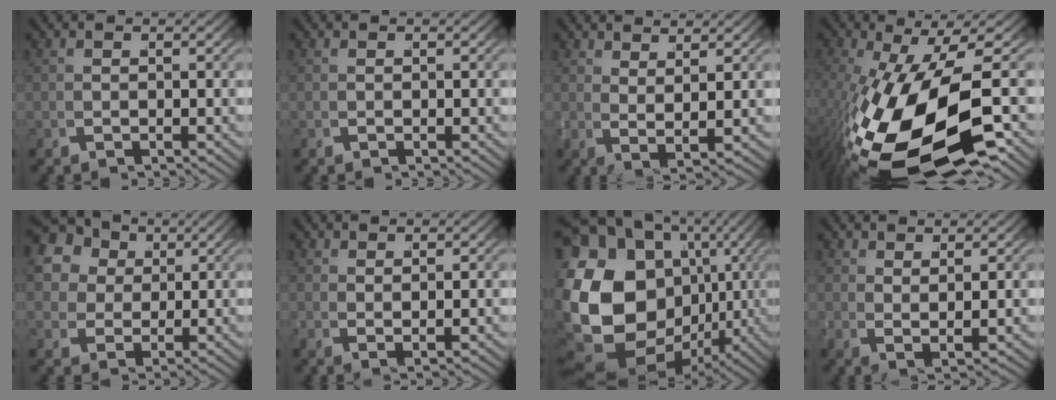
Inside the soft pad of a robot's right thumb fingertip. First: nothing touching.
{"total": 0.0}
{"total": 3.3, "force": [2.6, 0.3, 2.0], "torque": [-0.032, 0.000, 0.051]}
{"total": 15.9, "force": [-3.5, 7.4, 13.6], "torque": [-0.283, -0.056, -0.017]}
{"total": 10.1, "force": [4.1, 8.0, 4.6], "torque": [-0.096, 0.007, 0.057]}
{"total": 1.7, "force": [1.6, -0.4, 0.6], "torque": [-0.005, 0.003, 0.031]}
{"total": 22.6, "force": [-0.8, 17.4, 14.4], "torque": [-0.325, -0.067, 0.010]}
{"total": 2.6, "force": [2.3, -0.3, 1.1], "torque": [-0.014, 0.003, 0.045]}